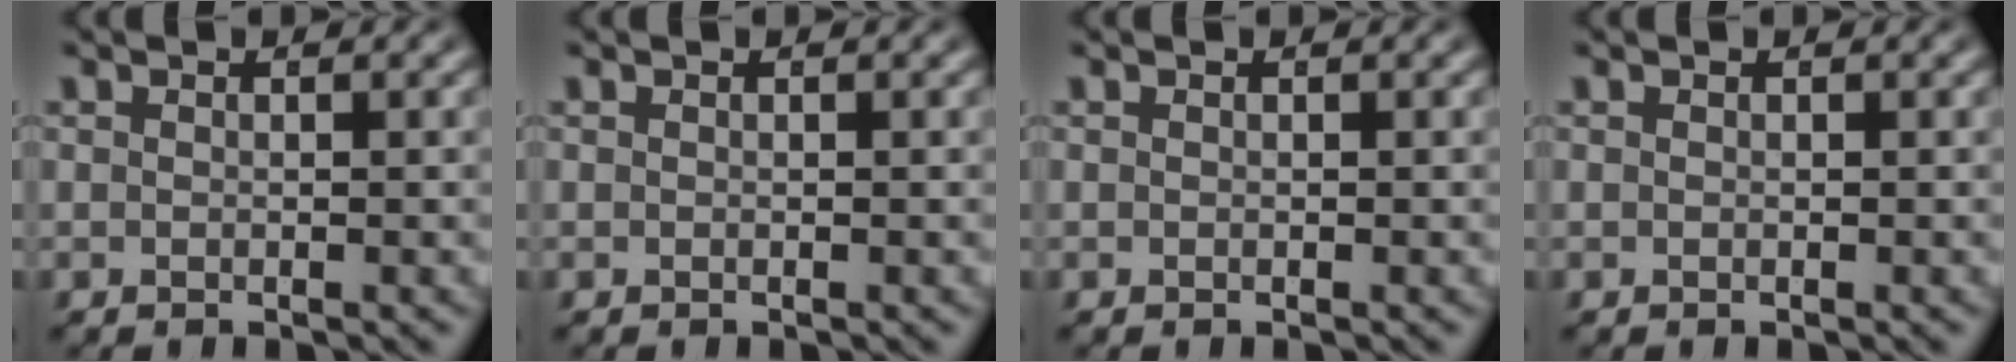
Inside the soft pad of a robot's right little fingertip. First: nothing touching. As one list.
[{"total": 0.0}, {"total": 0.0}, {"total": 0.0}]